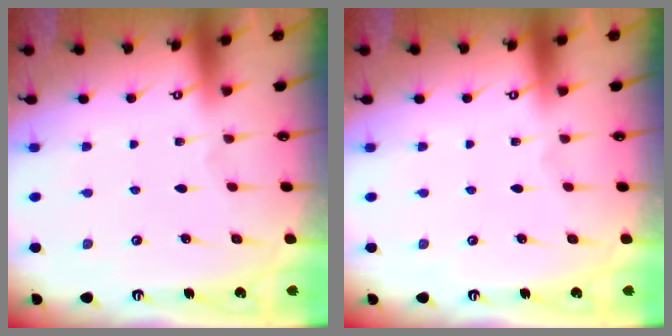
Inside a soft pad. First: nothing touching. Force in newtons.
{"total": 0.0}